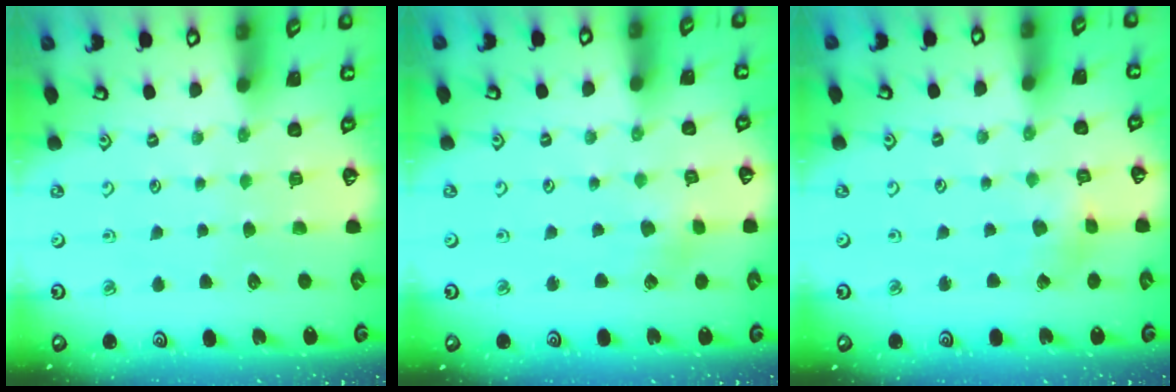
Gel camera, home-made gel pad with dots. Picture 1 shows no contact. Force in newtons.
{"total": 2.7, "press": 2.7, "slide": 0.4}
{"total": 1.5, "press": 1.5, "slide": 0.2}